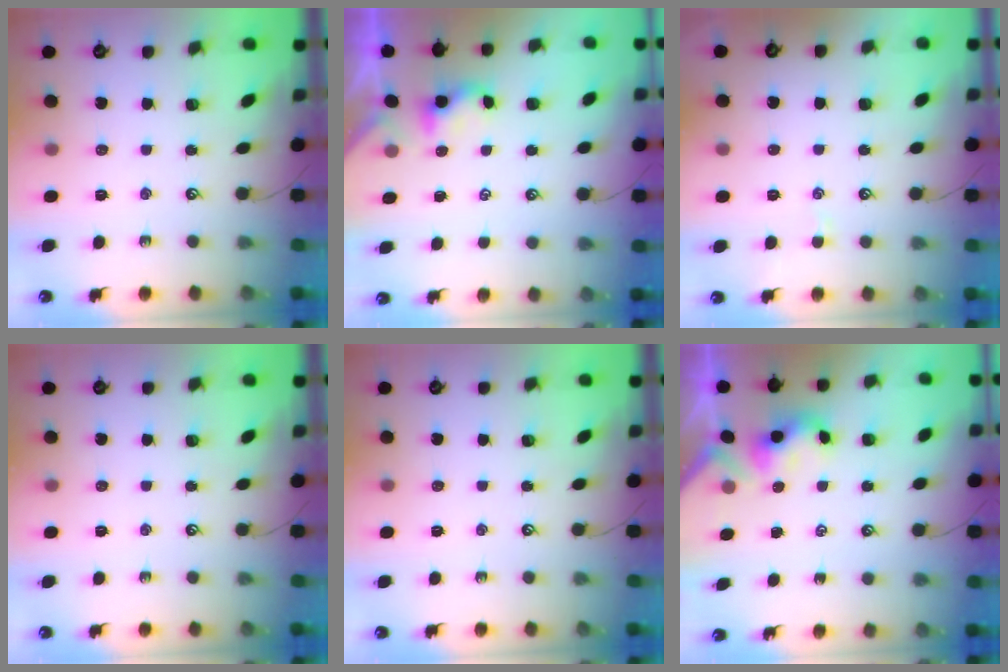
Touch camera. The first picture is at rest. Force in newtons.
{"total": 1.4, "press": 1.4, "slide": 0.2}
{"total": 0.6, "press": 0.3, "slide": 0.5}
{"total": 0.0}
{"total": 0.0}
{"total": 3.5, "press": 3.4, "slide": 0.4}